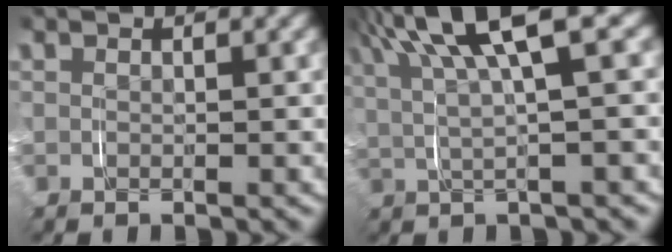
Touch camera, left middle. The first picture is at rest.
{"total": 8.9, "force": [4.8, 2.7, 7.0], "torque": [-0.119, 0.025, 0.068]}